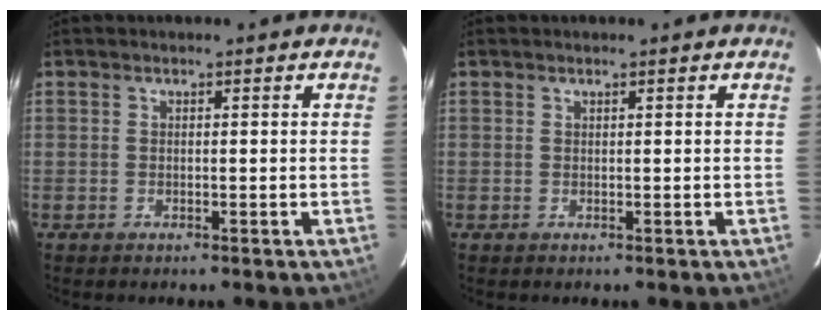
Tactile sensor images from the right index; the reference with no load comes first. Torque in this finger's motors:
{"motor_torque": [-0.05, 0.15, -0.13, -0.01]}